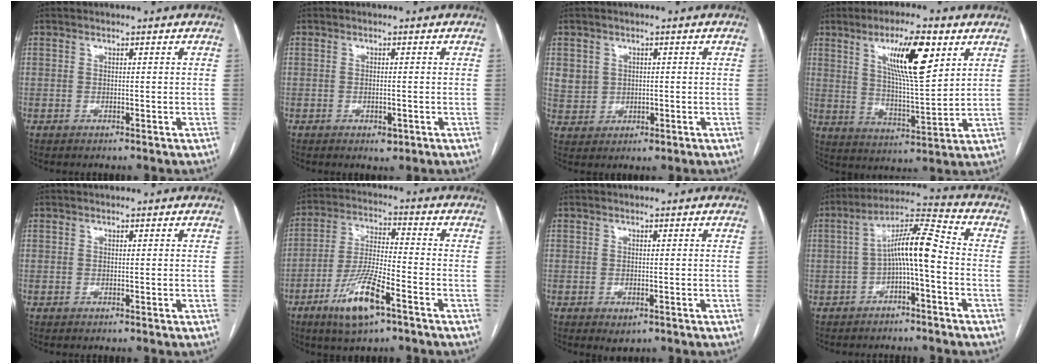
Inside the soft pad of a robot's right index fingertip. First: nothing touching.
{"total": 1.7, "force": [-0.6, 0.7, 1.4], "torque": [-0.023, -0.002, -0.003]}
{"total": 4.6, "force": [1.1, 4.3, 1.1], "torque": [-0.023, 0.008, 0.032]}
{"total": 12.8, "force": [6.0, 2.1, 11.1], "torque": [-0.195, 0.001, 0.105]}
{"total": 0.0}
{"total": 11.0, "force": [-6.1, 2.0, 8.9], "torque": [-0.181, -0.013, -0.110]}
{"total": 1.7, "force": [-0.8, 0.9, 1.2], "torque": [-0.016, -0.002, -0.002]}
{"total": 8.8, "force": [-1.4, 0.9, 8.6], "torque": [-0.149, 0.034, -0.028]}